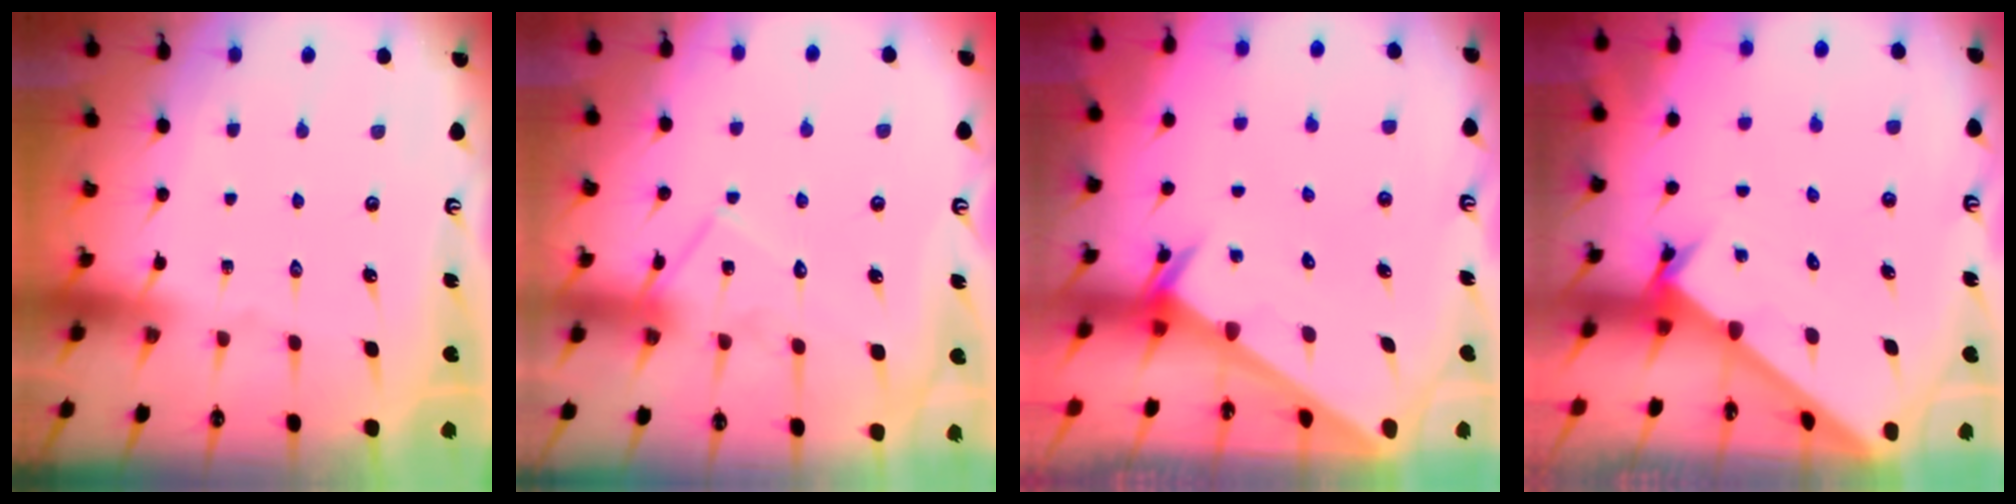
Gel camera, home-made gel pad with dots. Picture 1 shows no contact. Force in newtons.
{"total": 12.7, "press": 12.7, "slide": 0.9}
{"total": 2.3, "press": 2.3, "slide": 0.1}
{"total": 1.7, "press": 1.7, "slide": 0.1}